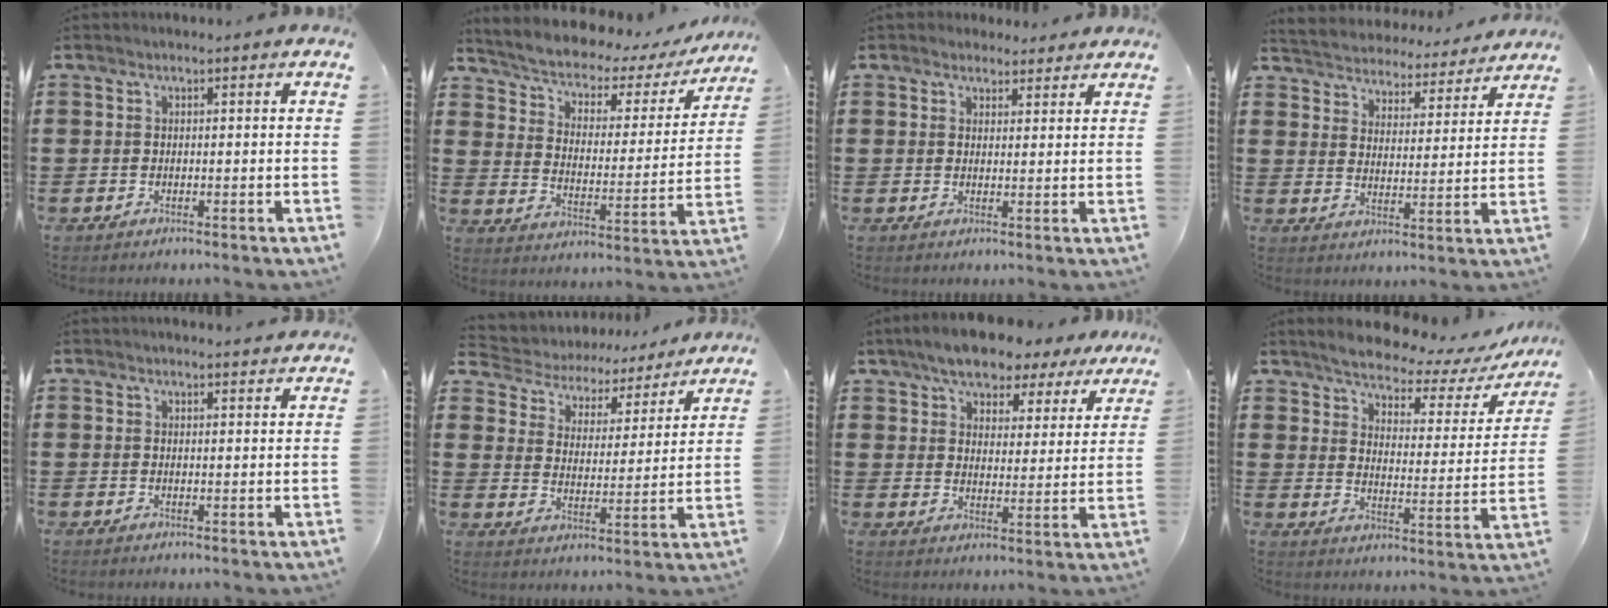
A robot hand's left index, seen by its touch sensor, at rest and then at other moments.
{"total": 3.5, "force": [2.8, 1.4, 1.4], "torque": [-0.047, -0.027, 0.038]}
{"total": 2.6, "force": [2.4, 1.1, 0.1], "torque": [-0.001, -0.002, 0.044]}
{"total": 4.5, "force": [4.4, 0.1, -0.7], "torque": [-0.017, -0.041, 0.072]}
{"total": 1.6, "force": [1.5, 0.1, 0.3], "torque": [-0.008, 0.001, 0.029]}
{"total": 4.1, "force": [4.0, 1.0, 0.1], "torque": [-0.031, -0.032, 0.061]}
{"total": 6.6, "force": [6.0, 1.7, 2.1], "torque": [-0.062, -0.017, 0.106]}
{"total": 4.9, "force": [4.5, 0.8, 1.6], "torque": [-0.048, -0.036, 0.071]}